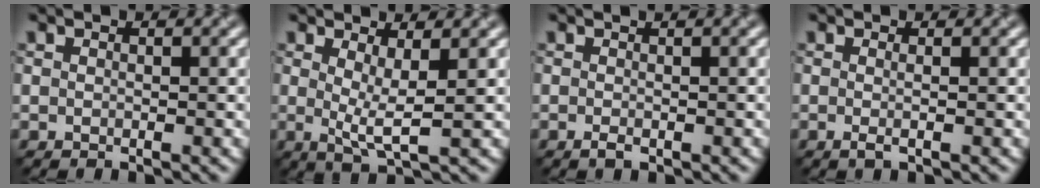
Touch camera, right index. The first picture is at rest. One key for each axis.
{"total": 3.0, "fx": 0.7, "fy": 0.6, "fz": 2.8, "tx": -0.049, "ty": -0.013, "tz": 0.013}
{"total": 2.0, "fx": -0.2, "fy": 0.6, "fz": 1.9, "tx": -0.024, "ty": 0.000, "tz": -0.006}
{"total": 1.2, "fx": -0.2, "fy": 0.3, "fz": 1.2, "tx": -0.018, "ty": -0.003, "tz": -0.005}